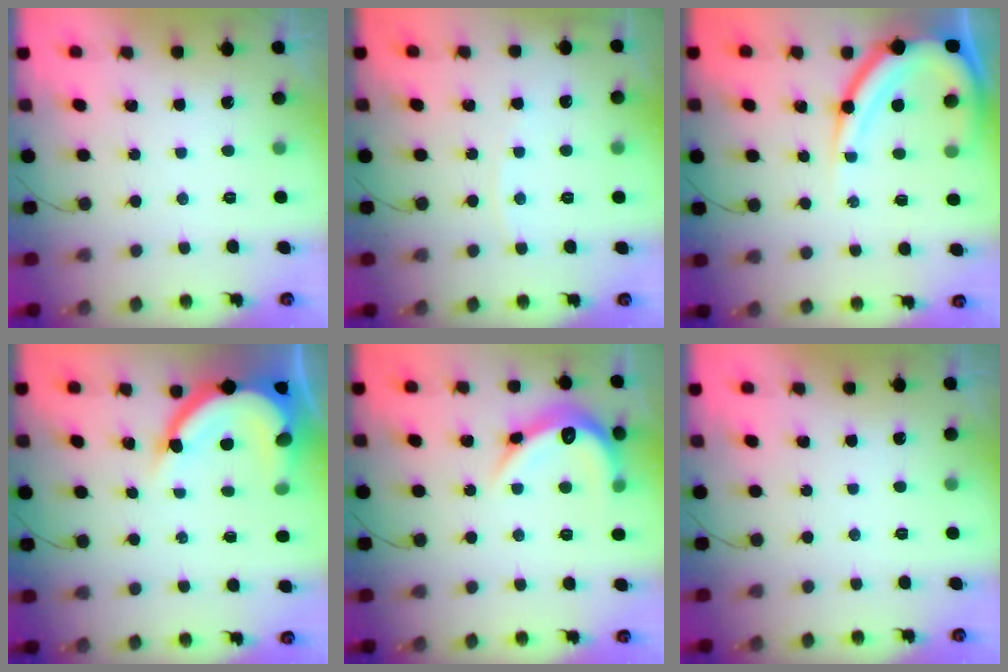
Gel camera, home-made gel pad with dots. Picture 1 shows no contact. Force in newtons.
{"total": 2.9, "press": 2.8, "slide": 0.4}
{"total": 16.2, "press": 16.1, "slide": 1.4}
{"total": 12.7, "press": 12.7, "slide": 0.9}
{"total": 14.0, "press": 14.0, "slide": 0.6}
{"total": 0.0}